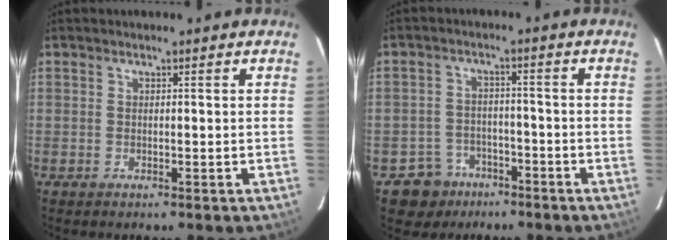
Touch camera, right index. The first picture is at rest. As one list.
[{"total": 5.6, "force": [-3.4, 4.4, 0.0], "torque": [0.004, 0.011, -0.049]}]